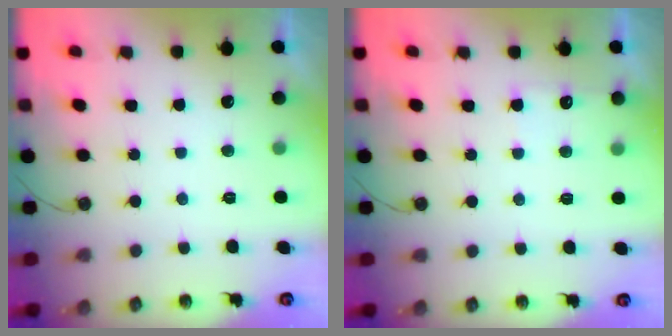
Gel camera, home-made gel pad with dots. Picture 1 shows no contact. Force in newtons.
{"total": 4.7, "press": 4.7, "slide": 0.6}